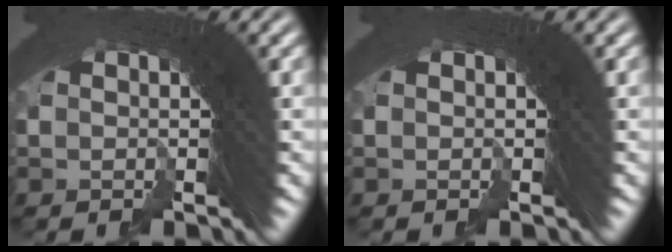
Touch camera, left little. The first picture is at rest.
{"total": 0.0}